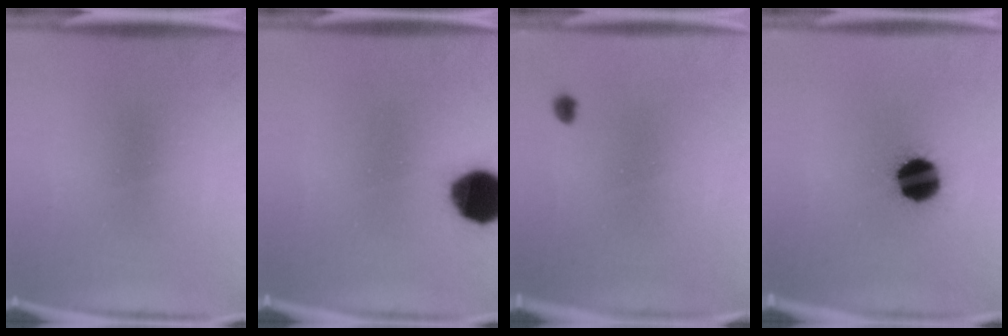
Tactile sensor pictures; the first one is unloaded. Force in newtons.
{"total": 13.1}
{"total": 1.1}
{"total": 12.8}